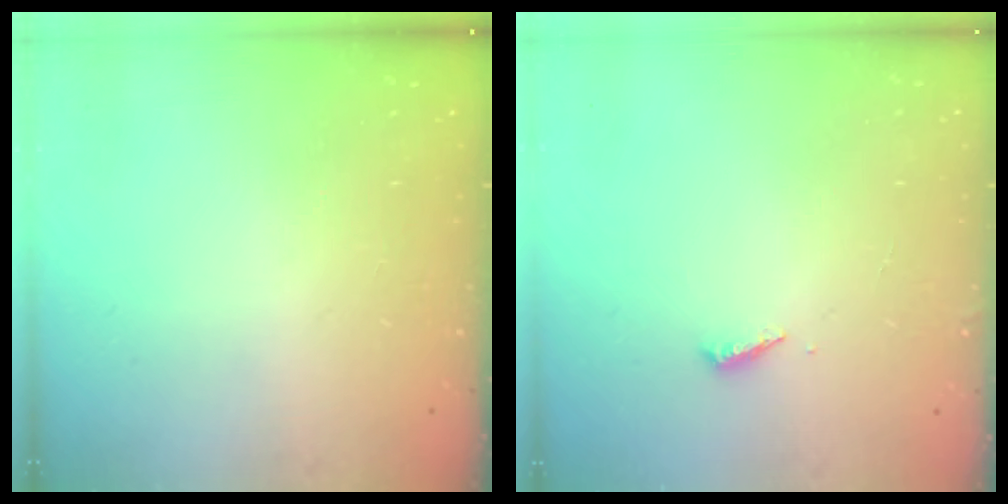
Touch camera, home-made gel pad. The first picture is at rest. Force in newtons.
{"total": 2.0, "press": 2.0, "slide": 0.2}